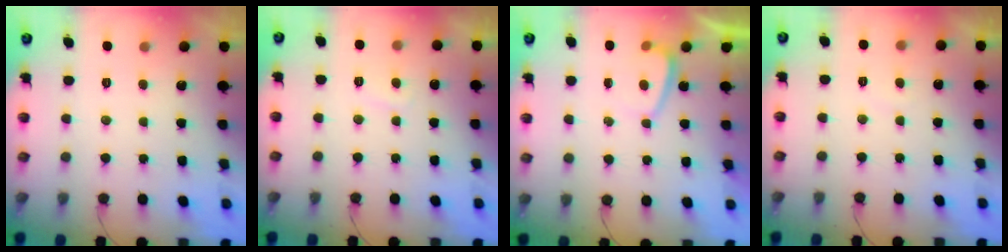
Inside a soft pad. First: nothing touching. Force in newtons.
{"total": 1.2, "press": 1.1, "slide": 0.5}
{"total": 1.8, "press": 1.7, "slide": 0.6}
{"total": 0.0}